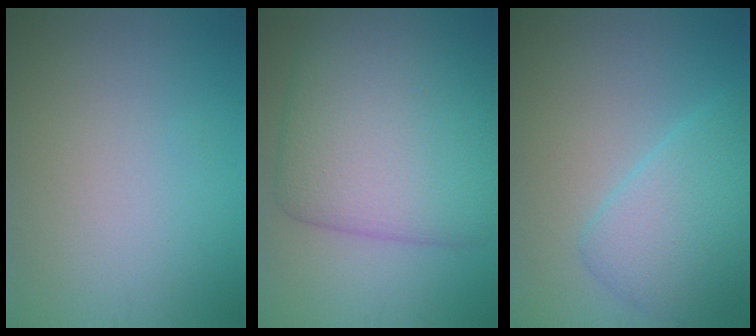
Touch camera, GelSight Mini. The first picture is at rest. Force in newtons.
{"total": 11.1, "press": 11.1, "slide": 0.3}
{"total": 4.8, "press": 4.8, "slide": 0.1}